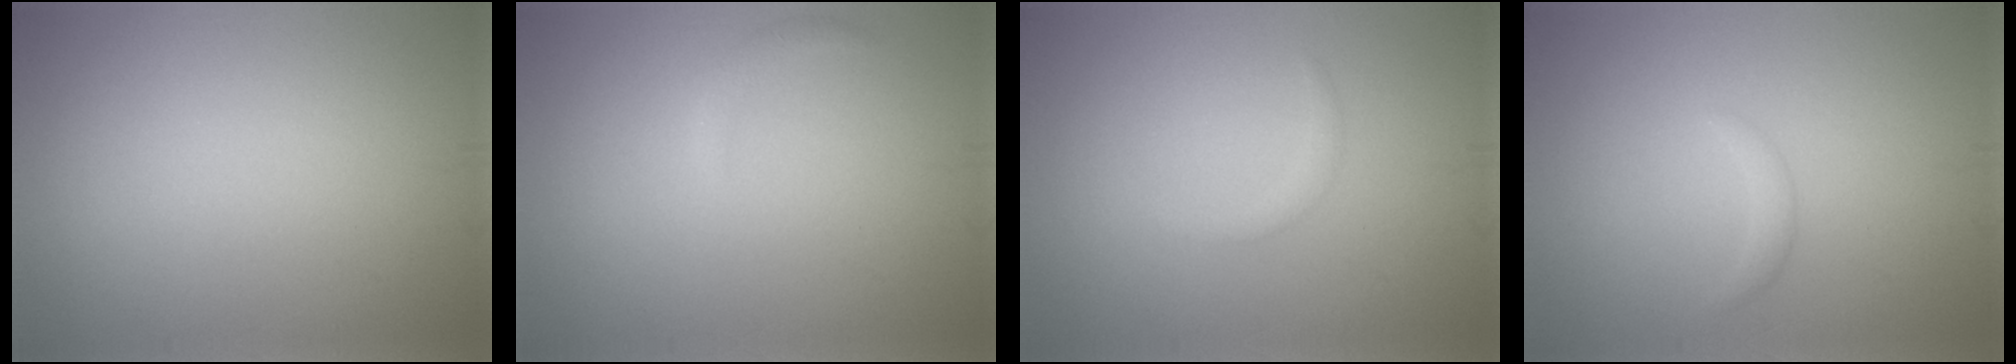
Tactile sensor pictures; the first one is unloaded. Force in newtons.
{"total": 0.8, "press": 0.8, "slide": 0.1}
{"total": 0.9, "press": 0.9, "slide": 0.1}
{"total": 0.8, "press": 0.8, "slide": 0.1}